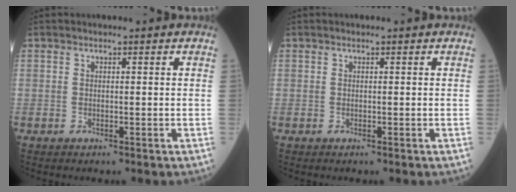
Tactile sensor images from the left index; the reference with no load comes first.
{"total": 0.0}